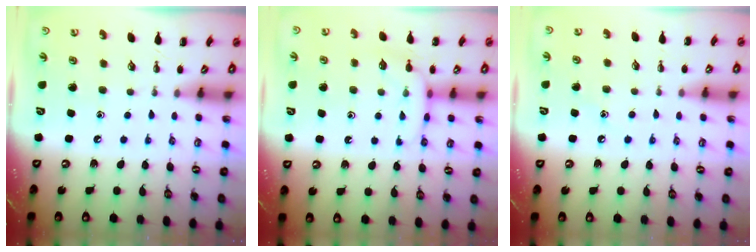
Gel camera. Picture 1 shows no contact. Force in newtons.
{"total": 8.1, "press": 8.0, "slide": 1.6}
{"total": 7.6, "press": 7.4, "slide": 1.8}